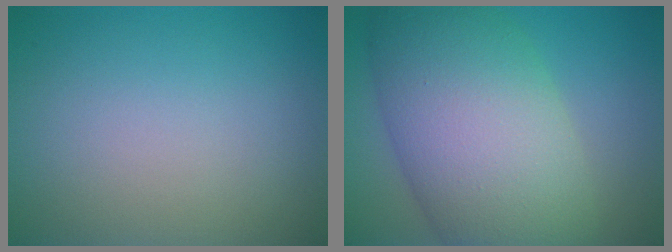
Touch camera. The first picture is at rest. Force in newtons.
{"total": 12.6, "press": 12.6, "slide": 0.3}